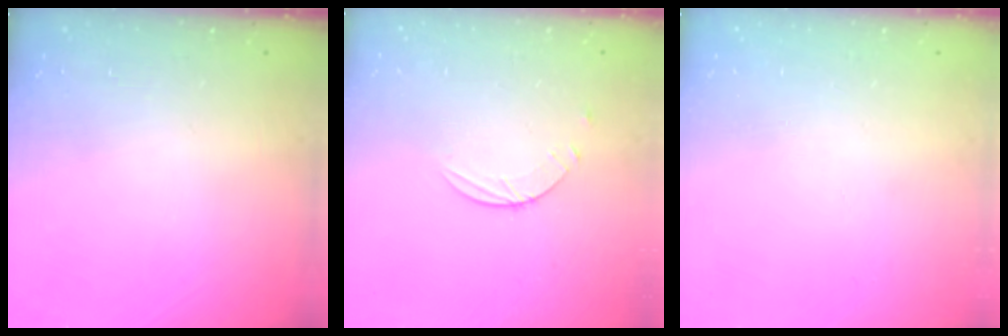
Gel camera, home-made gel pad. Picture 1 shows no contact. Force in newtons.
{"total": 2.5, "press": 2.4, "slide": 0.3}
{"total": 0.0}